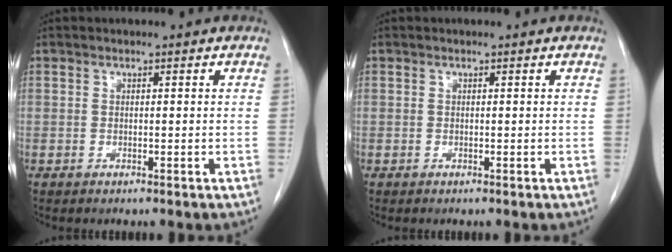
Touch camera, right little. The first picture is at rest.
{"total": 0.0}